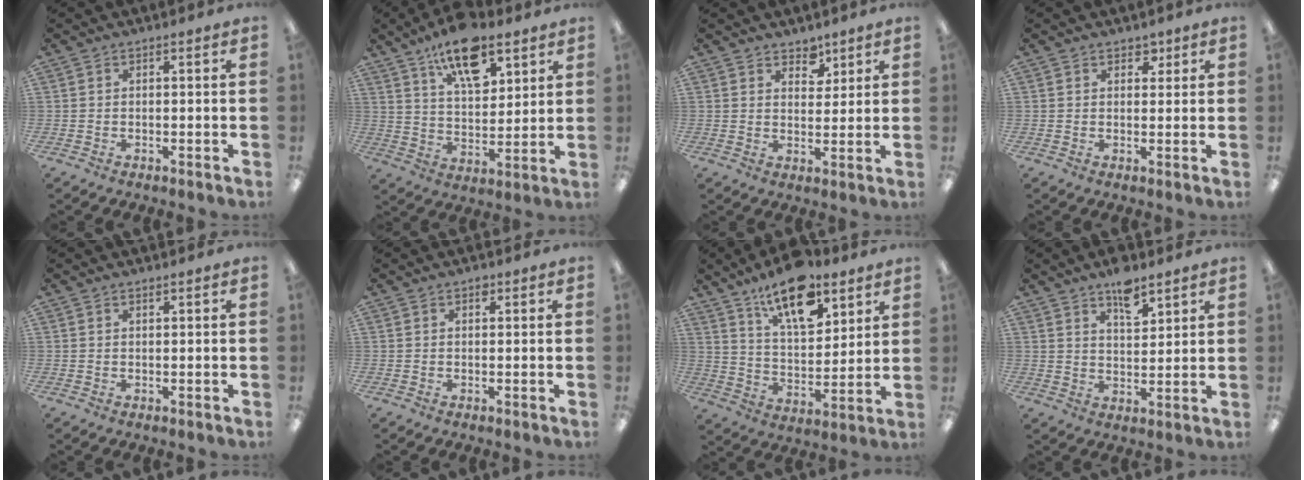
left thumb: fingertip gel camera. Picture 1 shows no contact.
{"total": 15.4, "force": [10.1, 7.1, 9.2], "torque": [-0.145, -0.045, 0.175]}
{"total": 5.0, "force": [4.0, 2.8, 1.0], "torque": [0.000, -0.024, 0.069]}
{"total": 2.6, "force": [1.7, 1.7, 1.0], "torque": [-0.005, -0.004, 0.028]}
{"total": 0.7, "force": [0.7, 0.1, 0.2], "torque": [-0.005, 0.001, 0.012]}
{"total": 1.2, "force": [0.7, 0.7, 0.7], "torque": [-0.006, -0.002, 0.012]}
{"total": 16.9, "force": [11.5, 7.4, 9.9], "torque": [-0.153, -0.059, 0.196]}
{"total": 7.7, "force": [5.7, 3.2, 4.1], "torque": [-0.055, -0.031, 0.096]}